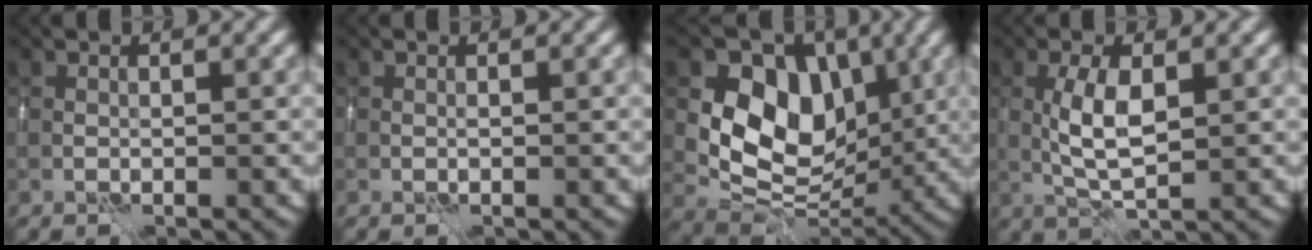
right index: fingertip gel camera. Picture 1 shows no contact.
{"total": 0.0}
{"total": 8.3, "force": [1.6, 6.3, 5.2], "torque": [-0.081, -0.011, 0.023]}
{"total": 3.7, "force": [0.0, 1.3, 3.5], "torque": [-0.076, 0.001, 0.000]}